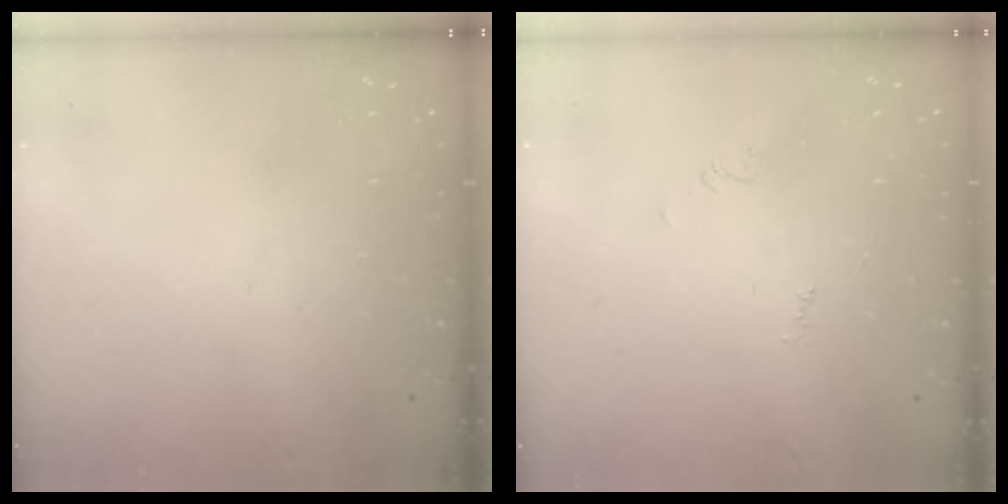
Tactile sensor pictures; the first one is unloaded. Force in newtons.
{"total": 2.5, "press": 2.5, "slide": 0.4}